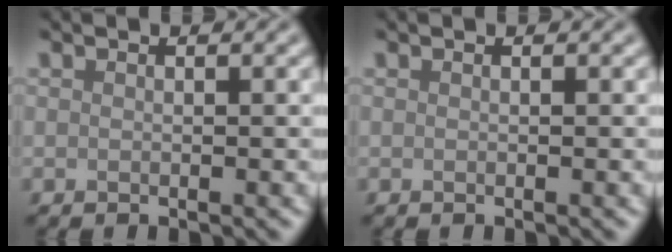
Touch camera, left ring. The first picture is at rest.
{"total": 0.0}